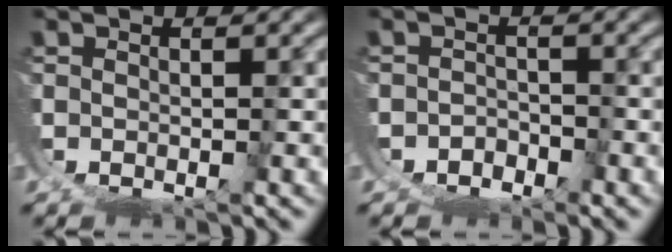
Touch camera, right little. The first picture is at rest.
{"total": 3.1, "force": [-1.2, 2.7, -0.8], "torque": [-0.014, -0.019, -0.021]}